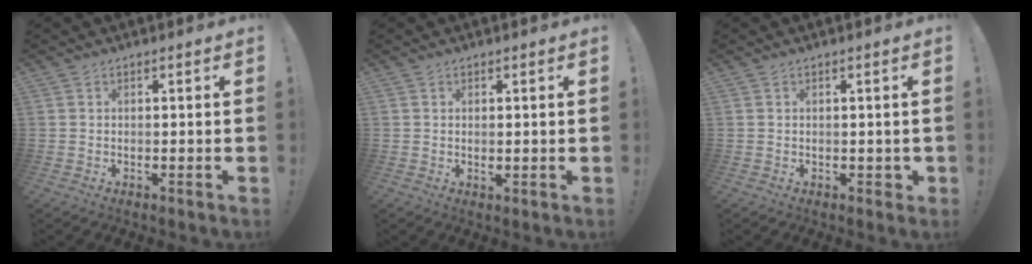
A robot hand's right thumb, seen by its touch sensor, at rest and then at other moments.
{"total": 0.8, "force": [0.2, 0.1, 0.7], "torque": [-0.004, -0.003, 0.001]}
{"total": 1.5, "force": [-0.1, 1.1, 1.0], "torque": [-0.013, 0.004, -0.002]}